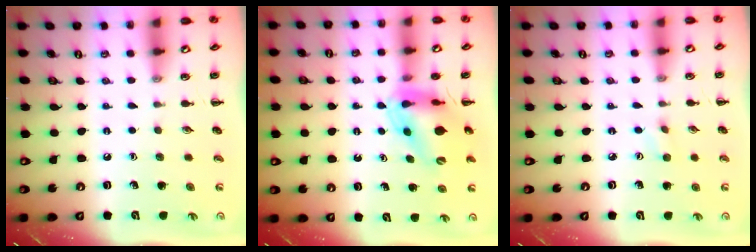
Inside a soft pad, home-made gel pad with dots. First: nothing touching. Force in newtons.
{"total": 11.7, "press": 11.2, "slide": 3.4}
{"total": 2.3, "press": 2.2, "slide": 0.8}